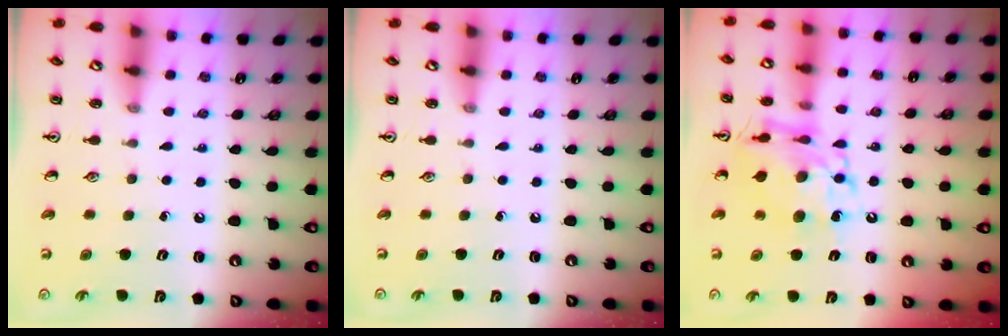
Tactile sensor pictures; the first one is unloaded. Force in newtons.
{"total": 0.0}
{"total": 12.7, "press": 12.7, "slide": 1.1}